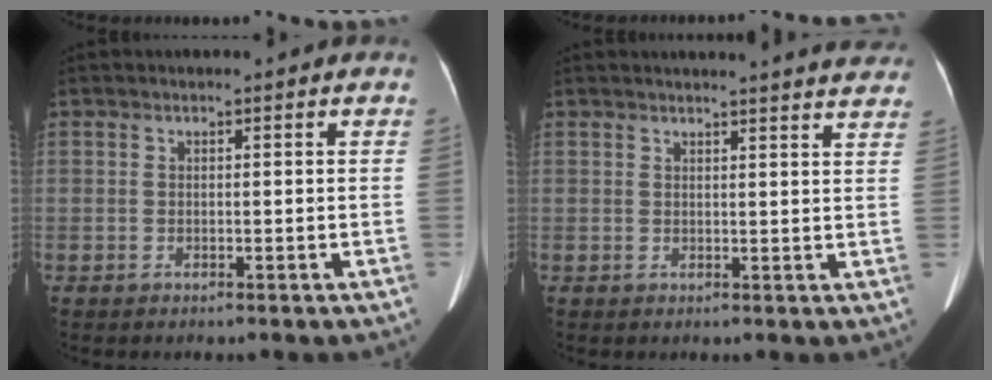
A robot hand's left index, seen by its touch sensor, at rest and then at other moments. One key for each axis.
{"total": 12.8, "fx": 12.3, "fy": 0.9, "fz": 3.5, "tx": -0.029, "ty": -0.026, "tz": 0.120}